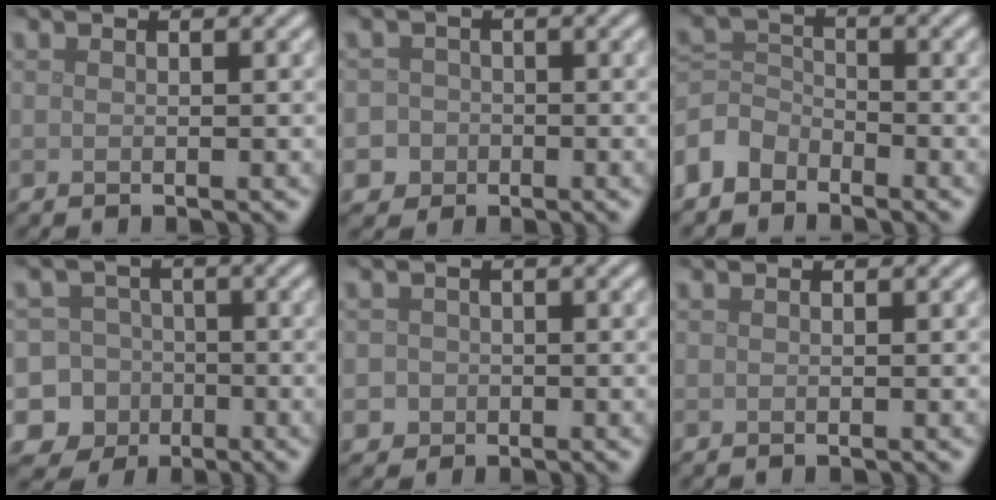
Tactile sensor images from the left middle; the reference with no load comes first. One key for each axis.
{"total": 3.8, "fx": -1.5, "fy": 3.5, "fz": 0.5, "tx": 0.015, "ty": 0.004, "tz": -0.044}
{"total": 3.5, "fx": -2.6, "fy": 2.1, "fz": 0.8, "tx": -0.017, "ty": 0.005, "tz": -0.067}
{"total": 12.1, "fx": -5.3, "fy": 10.8, "fz": 1.5, "tx": -0.048, "ty": -0.024, "tz": -0.103}
{"total": 1.8, "fx": -0.6, "fy": 1.7, "fz": 0.2, "tx": 0.009, "ty": 0.006, "tz": -0.012}
{"total": 0.0}